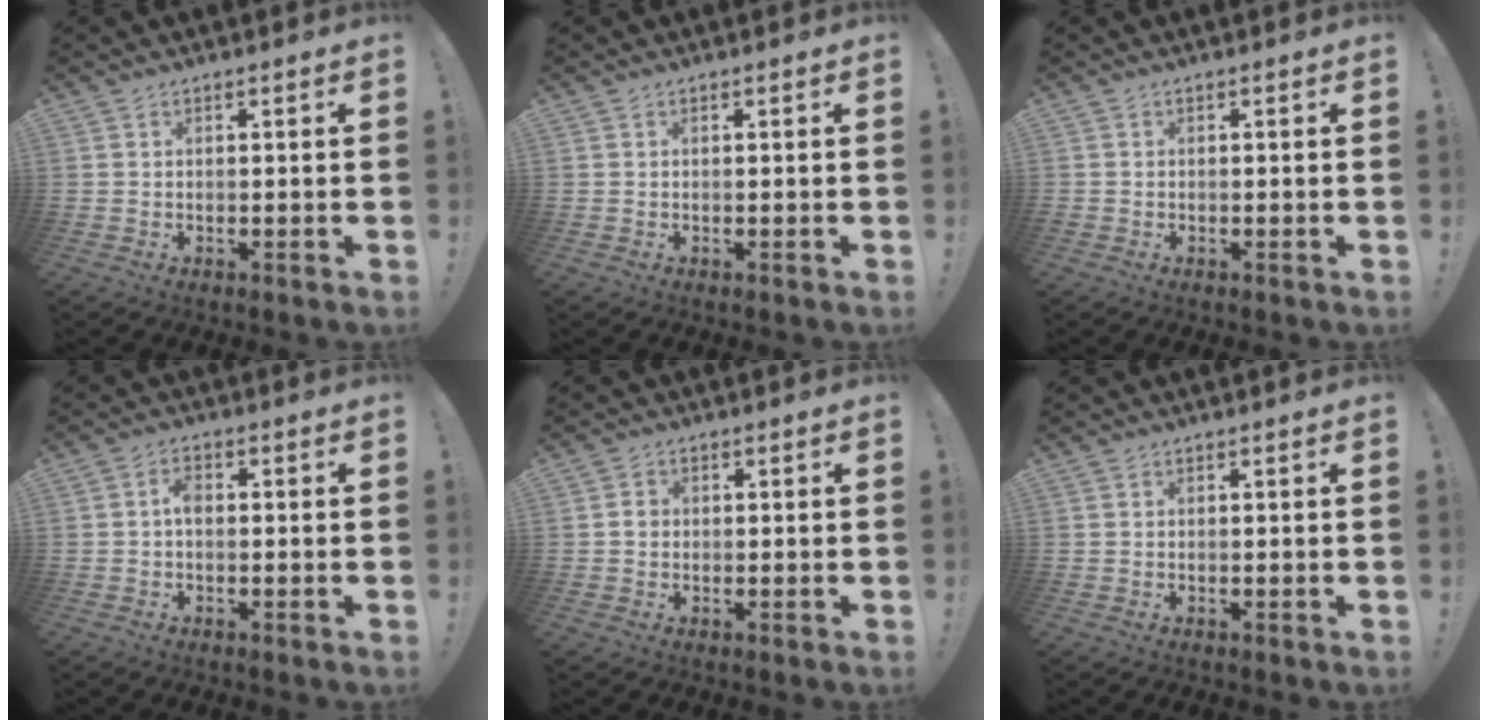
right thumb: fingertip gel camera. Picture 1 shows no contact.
{"total": 0.0}
{"total": 0.7, "force": [-0.3, 0.6, 0.0], "torque": [-0.006, 0.004, -0.004]}
{"total": 3.3, "force": [-0.1, 1.8, 2.7], "torque": [-0.044, 0.004, -0.005]}
{"total": 1.8, "force": [-0.3, 1.5, 0.8], "torque": [-0.007, 0.003, -0.007]}
{"total": 0.0}